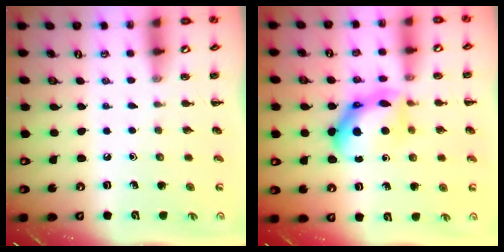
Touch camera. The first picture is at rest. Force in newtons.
{"total": 11.6, "press": 11.6, "slide": 0.2}